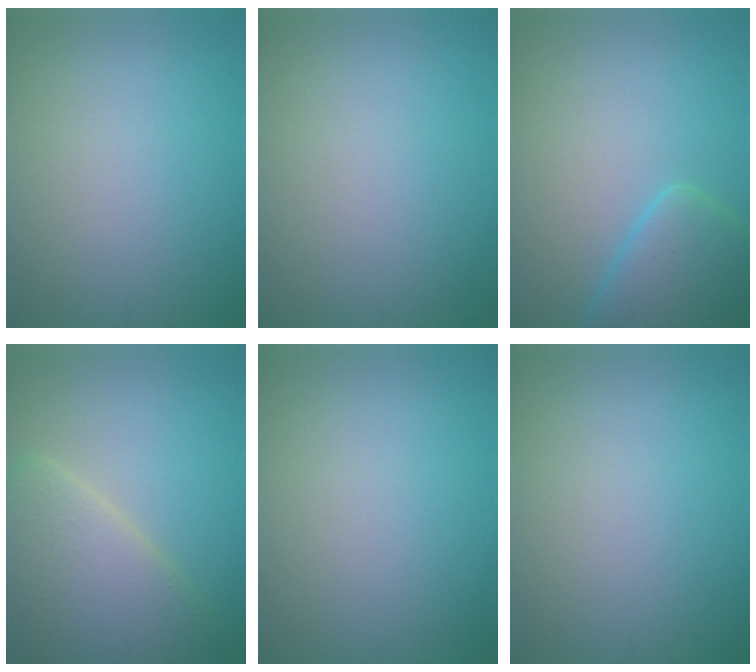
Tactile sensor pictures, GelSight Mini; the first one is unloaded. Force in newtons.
{"total": 0.0}
{"total": 4.6, "press": 4.6, "slide": 0.4}
{"total": 6.7, "press": 6.7, "slide": 0.5}
{"total": 0.0}
{"total": 0.0}